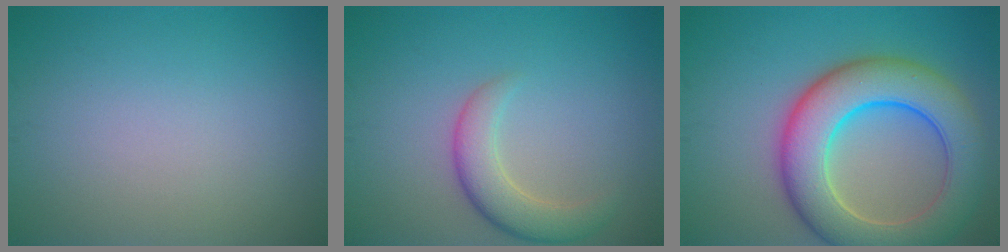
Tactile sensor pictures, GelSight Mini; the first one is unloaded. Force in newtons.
{"total": 3.7, "press": 3.6, "slide": 0.4}
{"total": 10.3, "press": 10.3, "slide": 0.6}